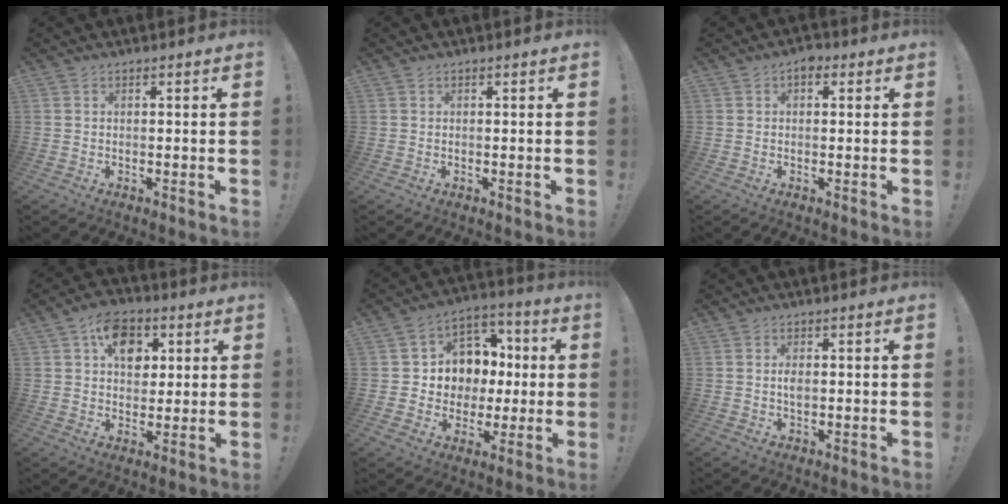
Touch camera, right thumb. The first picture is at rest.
{"total": 0.0}
{"total": 2.6, "force": [0.8, 1.7, 1.8], "torque": [-0.021, -0.003, 0.011]}
{"total": 11.2, "force": [4.2, 8.0, 6.7], "torque": [-0.094, -0.005, 0.076]}
{"total": 10.0, "force": [0.7, 9.6, 2.9], "torque": [-0.041, -0.005, 0.034]}
{"total": 2.0, "force": [0.0, 1.1, 1.7], "torque": [-0.028, 0.001, -0.003]}